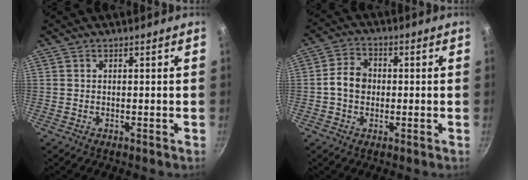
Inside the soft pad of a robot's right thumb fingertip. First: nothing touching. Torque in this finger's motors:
{"motor_torque": [0.60, 0.58, 0.17, -0.09, 0.22]}